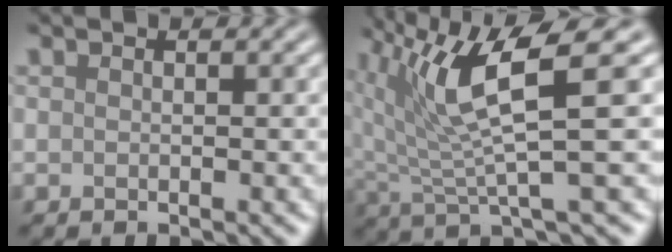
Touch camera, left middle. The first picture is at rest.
{"total": 7.4, "force": [2.9, 1.5, 6.6], "torque": [-0.132, 0.000, 0.051]}